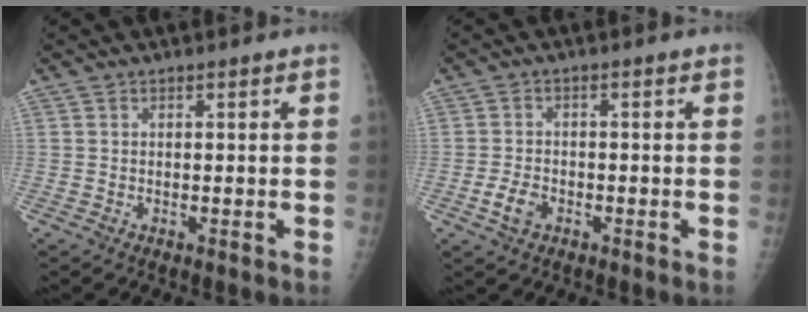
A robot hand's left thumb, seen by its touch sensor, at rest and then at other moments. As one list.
[{"total": 3.6, "force": [-1.6, 2.4, 2.2], "torque": [-0.040, 0.007, -0.028]}]